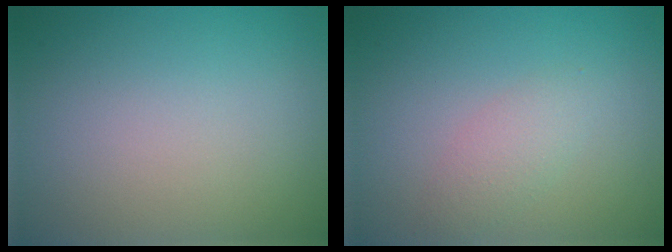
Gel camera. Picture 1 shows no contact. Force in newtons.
{"total": 1.8, "press": 1.8, "slide": 0.1}